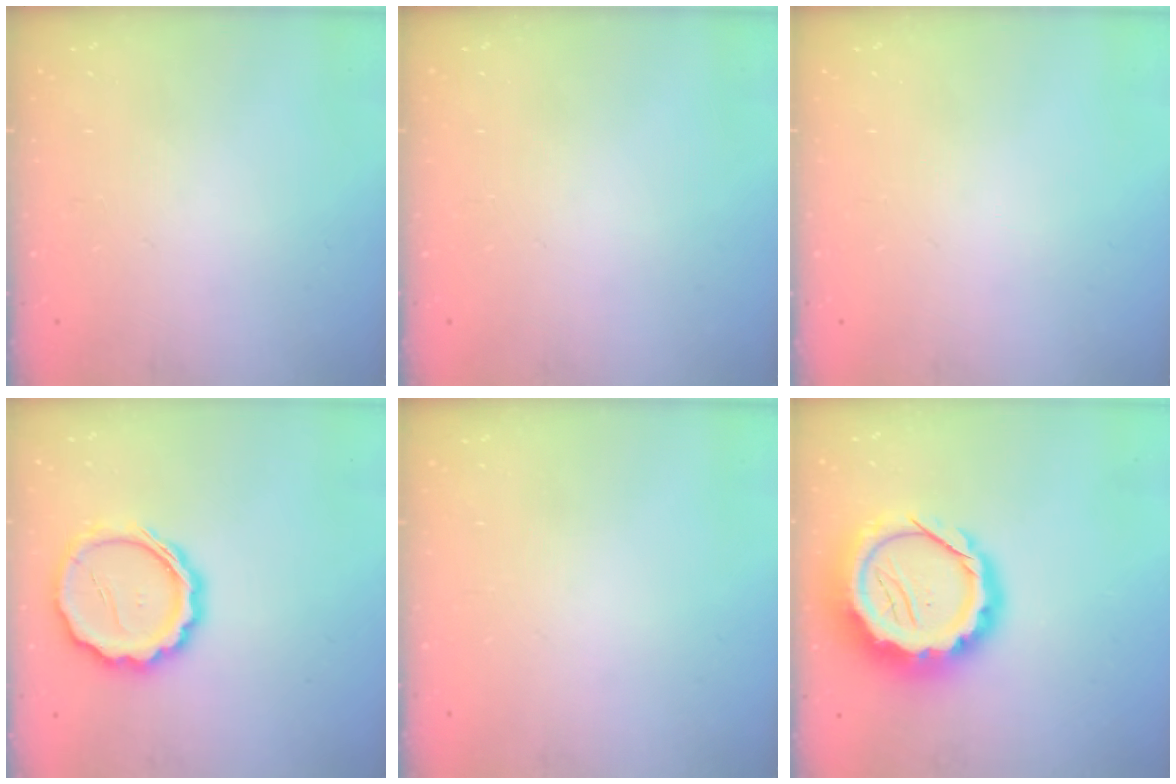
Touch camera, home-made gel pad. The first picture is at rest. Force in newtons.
{"total": 0.0}
{"total": 0.0}
{"total": 14.6, "press": 14.3, "slide": 2.8}
{"total": 0.0}
{"total": 18.8, "press": 18.4, "slide": 4.0}